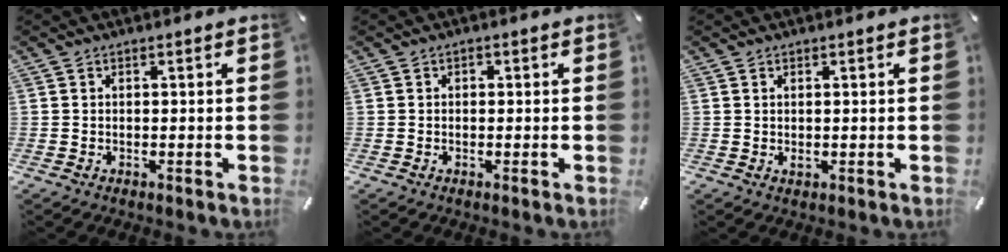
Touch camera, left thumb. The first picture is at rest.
{"total": 0.6, "force": [-0.1, 0.6, 0.2], "torque": [-0.003, 0.005, -0.004]}
{"total": 0.7, "force": [0.2, 0.4, 0.6], "torque": [-0.012, 0.001, 0.003]}